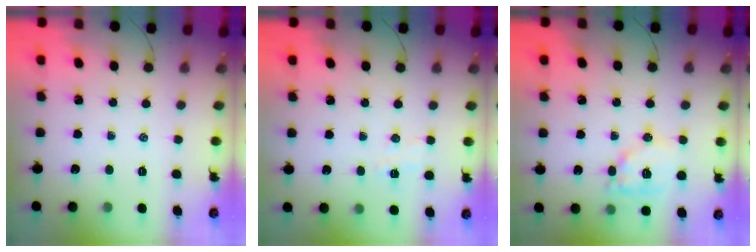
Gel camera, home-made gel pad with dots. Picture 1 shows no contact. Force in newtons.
{"total": 4.7, "press": 4.5, "slide": 1.3}
{"total": 10.7, "press": 10.6, "slide": 1.3}